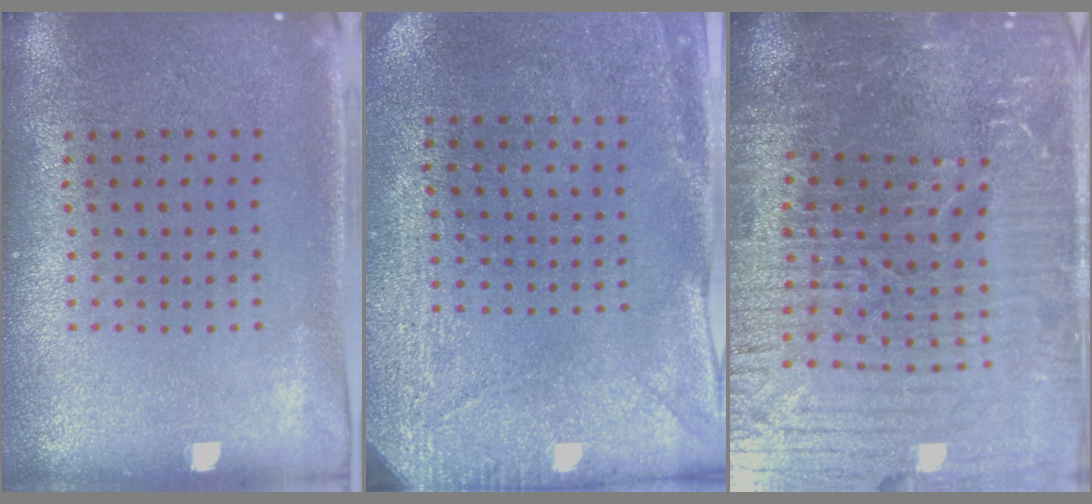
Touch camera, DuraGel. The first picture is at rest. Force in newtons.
{"total": 2.9, "press": 2.3, "slide": 1.8}
{"total": 6.6, "press": 5.8, "slide": 3.3}